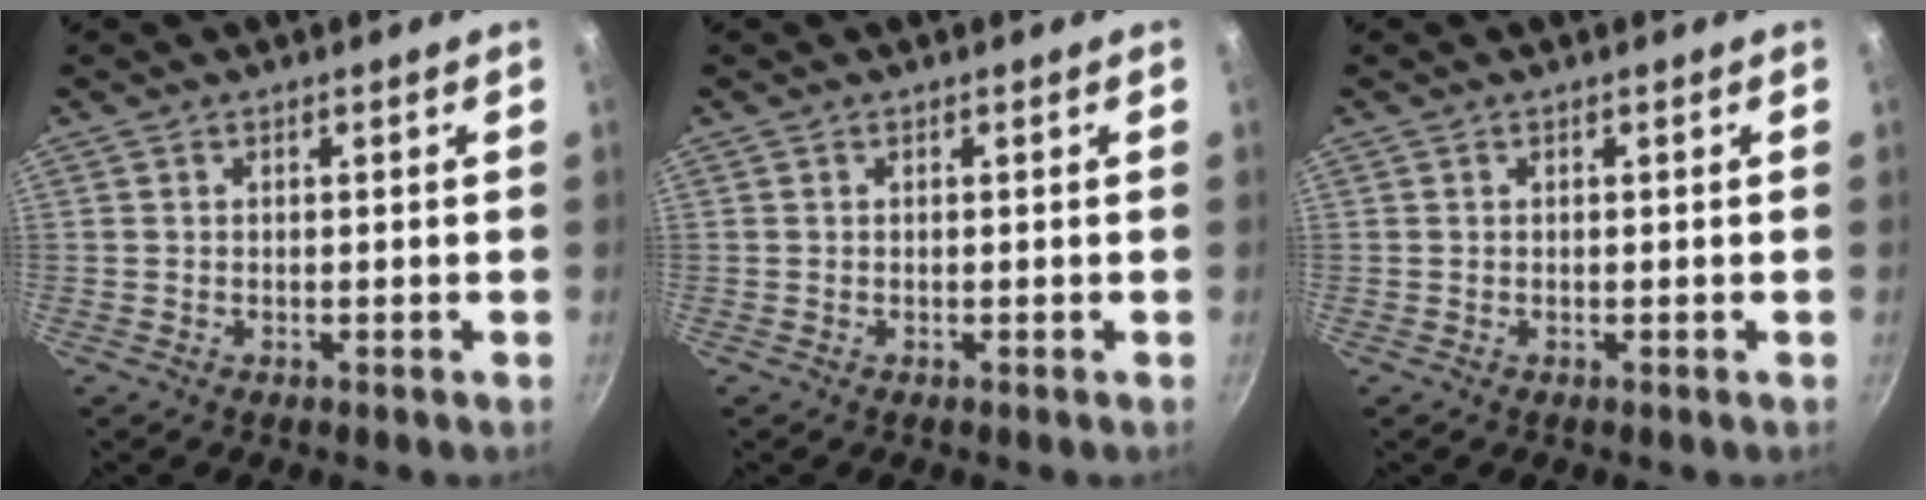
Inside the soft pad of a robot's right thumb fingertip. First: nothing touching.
{"total": 0.0}
{"total": 0.0}